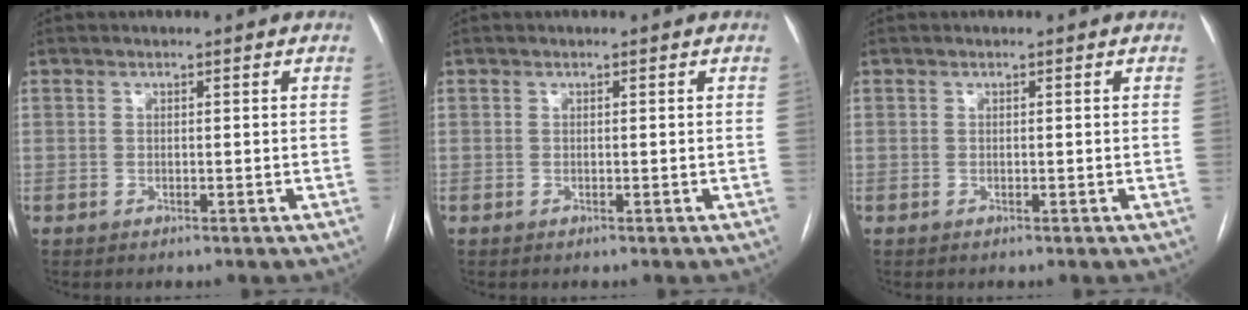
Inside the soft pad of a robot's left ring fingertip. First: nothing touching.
{"total": 0.0}
{"total": 0.0}